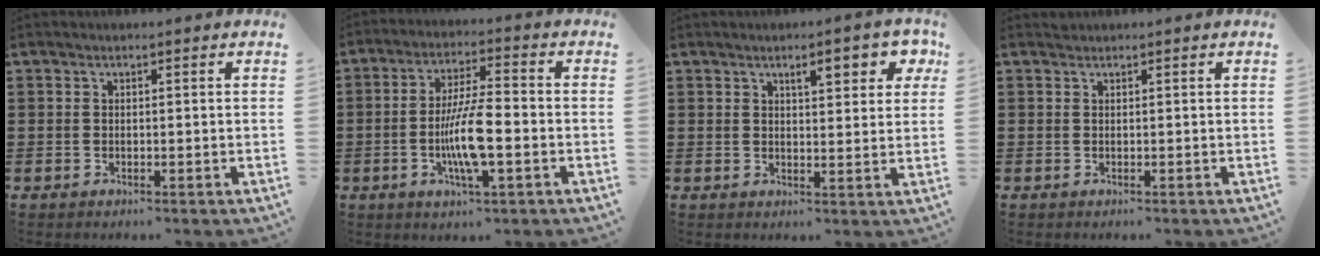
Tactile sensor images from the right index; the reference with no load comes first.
{"total": 9.1, "force": [-2.2, 2.0, 8.6], "torque": [-0.168, -0.006, -0.043]}
{"total": 4.7, "force": [2.5, 1.5, 3.7], "torque": [-0.047, -0.004, 0.034]}
{"total": 0.0}